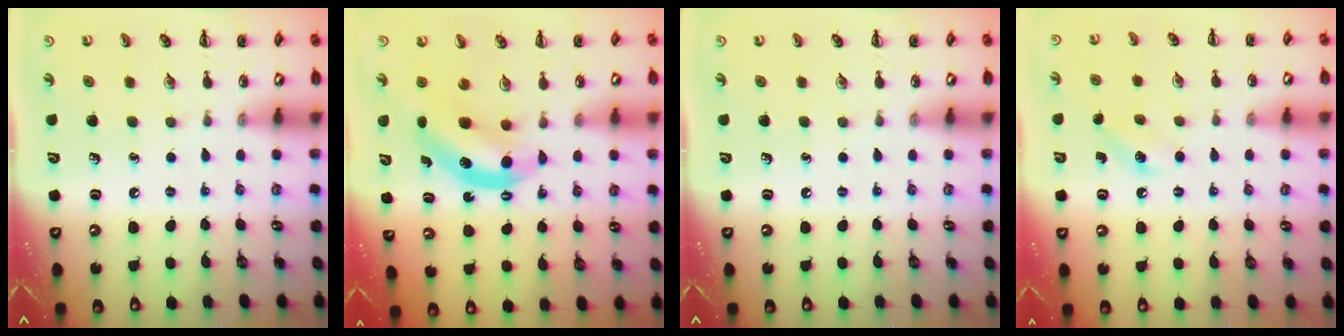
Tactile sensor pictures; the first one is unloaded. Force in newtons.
{"total": 7.6, "press": 7.5, "slide": 1.2}
{"total": 0.0}
{"total": 6.3, "press": 6.1, "slide": 1.7}